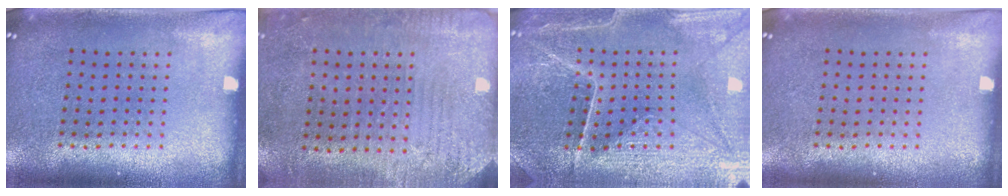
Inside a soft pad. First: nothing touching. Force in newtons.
{"total": 2.8, "press": 2.4, "slide": 1.5}
{"total": 3.4, "press": 3.4, "slide": 0.3}
{"total": 0.0}